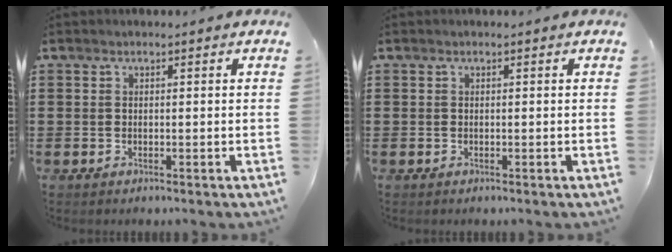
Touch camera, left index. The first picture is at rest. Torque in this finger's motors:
{"motor_torque": [0.00, 0.00, 0.00, 0.00]}